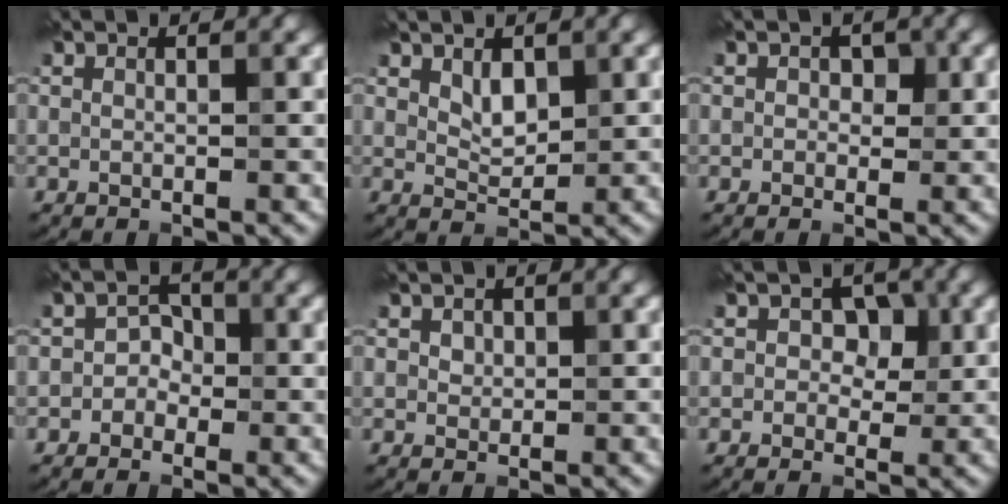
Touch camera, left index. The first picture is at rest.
{"total": 1.9, "force": [1.0, 1.2, 1.1], "torque": [-0.022, 0.000, 0.024]}
{"total": 1.6, "force": [0.1, 1.4, 0.8], "torque": [0.005, 0.007, -0.004]}
{"total": 1.9, "force": [-0.7, 1.7, 0.6], "torque": [0.015, 0.011, -0.022]}
{"total": 0.9, "force": [0.5, 0.8, 0.1], "torque": [-0.003, 0.005, 0.008]}
{"total": 3.0, "force": [0.5, 2.5, 1.7], "torque": [-0.003, 0.007, -0.006]}